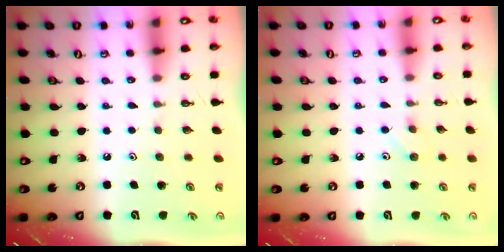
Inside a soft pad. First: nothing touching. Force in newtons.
{"total": 4.5, "press": 4.4, "slide": 0.5}